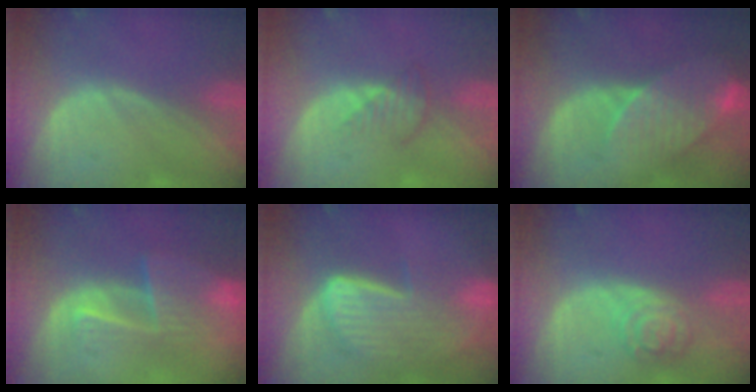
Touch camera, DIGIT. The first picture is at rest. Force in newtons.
{"total": 2.8, "press": 2.7, "slide": 0.8}
{"total": 8.4, "press": 7.6, "slide": 3.6}
{"total": 6.6, "press": 6.5, "slide": 1.0}
{"total": 8.8, "press": 7.9, "slide": 4.0}
{"total": 5.3, "press": 4.7, "slide": 2.3}